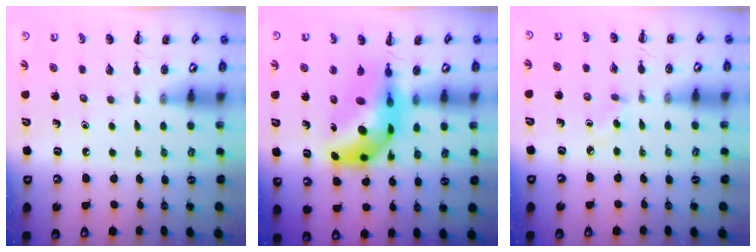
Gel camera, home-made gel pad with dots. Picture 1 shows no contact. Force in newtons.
{"total": 11.3, "press": 10.8, "slide": 3.4}
{"total": 3.1, "press": 2.8, "slide": 1.2}